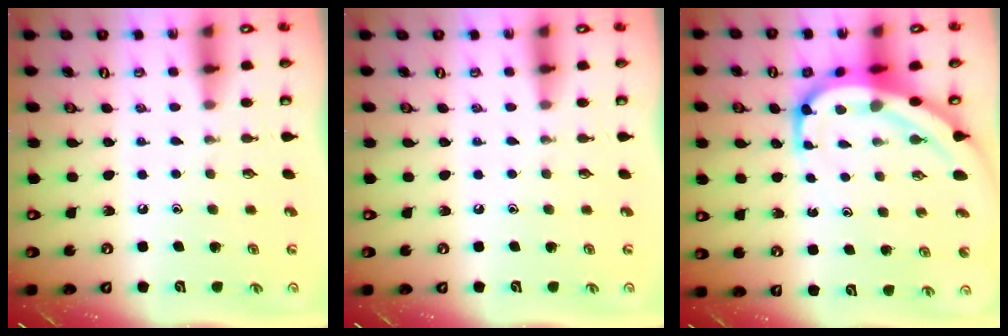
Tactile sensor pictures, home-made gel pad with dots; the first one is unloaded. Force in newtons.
{"total": 0.0}
{"total": 10.9, "press": 10.8, "slide": 1.1}